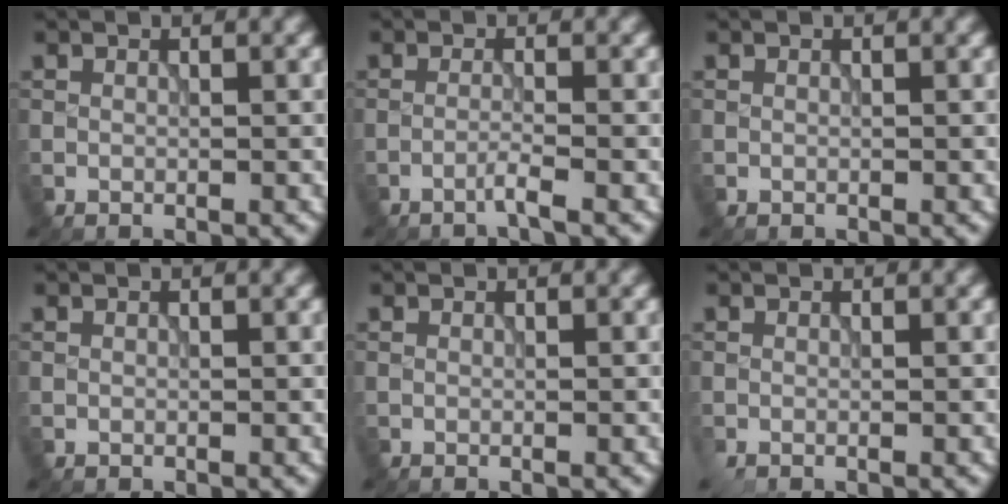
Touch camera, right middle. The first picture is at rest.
{"total": 1.2, "force": [-0.9, -0.1, 0.8], "torque": [-0.008, 0.005, -0.026]}
{"total": 0.0}
{"total": 0.0}
{"total": 0.0}
{"total": 0.6, "force": [-0.2, 0.2, 0.6], "torque": [-0.015, -0.004, -0.003]}